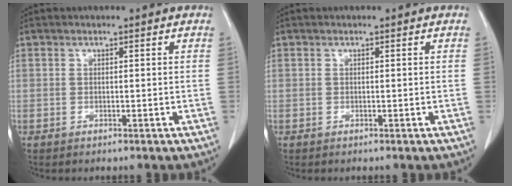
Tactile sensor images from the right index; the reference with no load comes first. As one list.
[{"total": 0.0}]